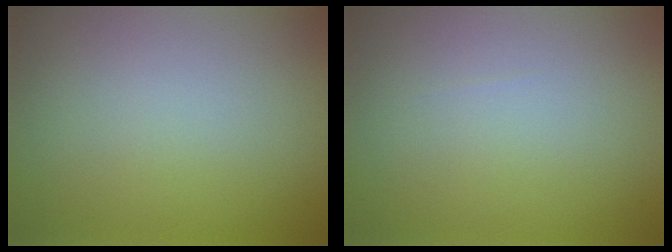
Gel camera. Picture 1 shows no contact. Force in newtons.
{"total": 0.0}